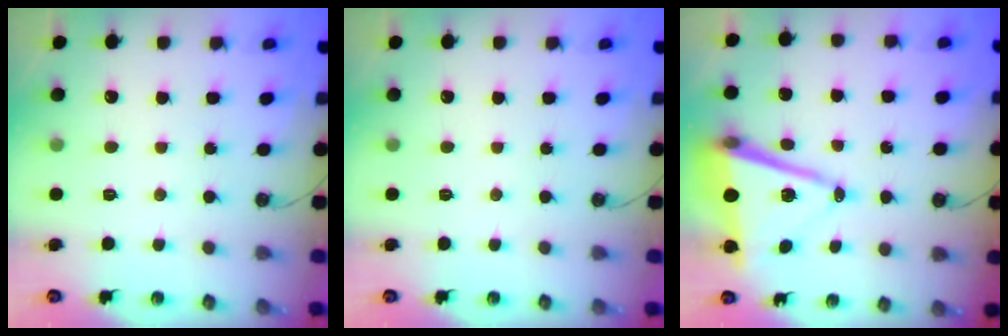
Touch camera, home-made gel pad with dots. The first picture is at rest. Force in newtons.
{"total": 0.0}
{"total": 12.6, "press": 12.0, "slide": 3.8}